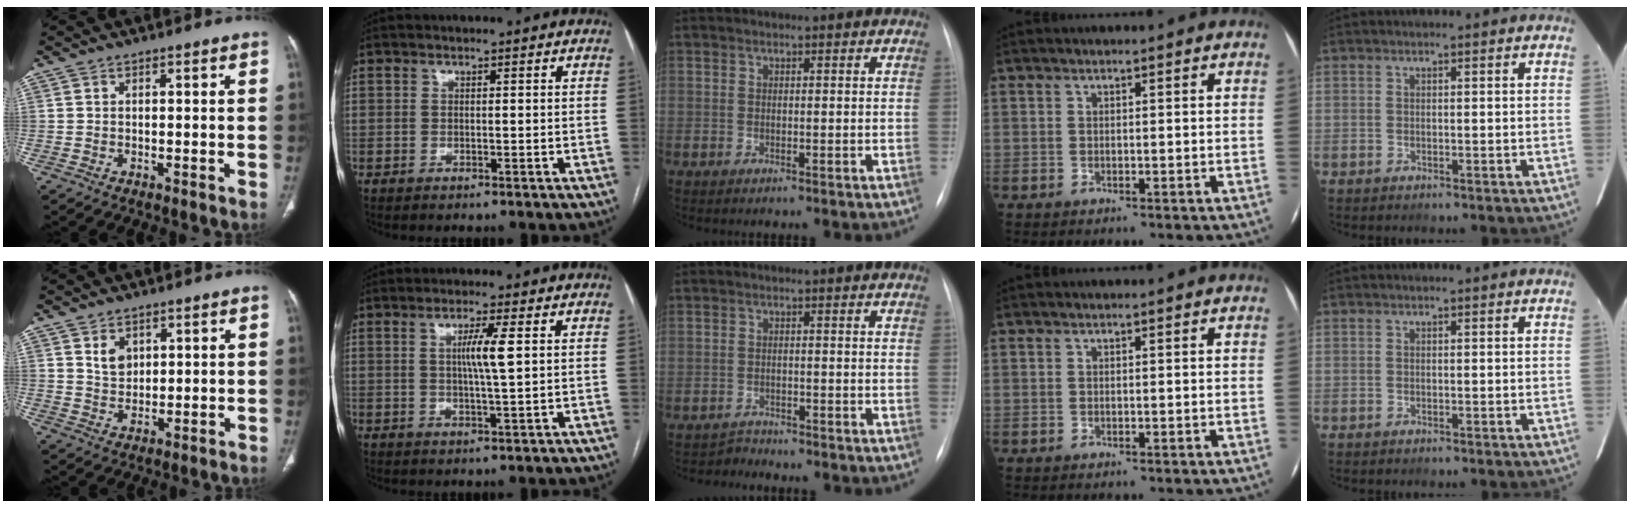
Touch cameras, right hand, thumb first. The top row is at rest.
{"thumb": {"total": 4.1, "force": [1.9, 2.9, 2.2], "torque": [-0.024, -0.017, 0.040]}, "index": {"total": 4.7, "force": [0.9, -0.4, 4.6], "torque": [-0.084, -0.002, 0.017]}, "middle": {"total": 1.8, "force": [-1.5, 0.1, -1.0], "torque": [0.025, -0.009, -0.027]}}